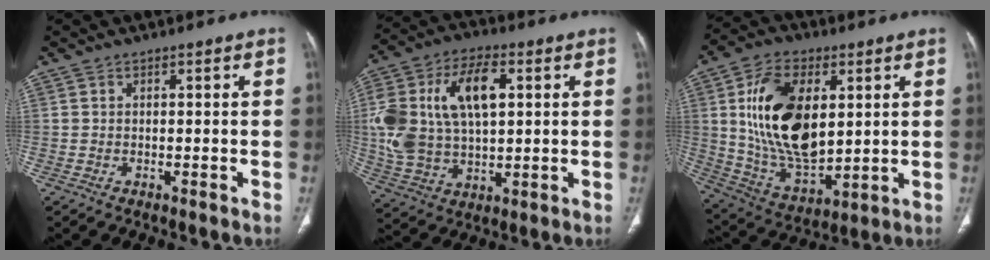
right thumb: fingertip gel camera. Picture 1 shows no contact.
{"total": 19.3, "force": [3.9, 10.9, 15.4], "torque": [-0.299, 0.013, 0.075]}
{"total": 20.9, "force": [4.2, 11.9, 16.6], "torque": [-0.281, -0.019, 0.088]}